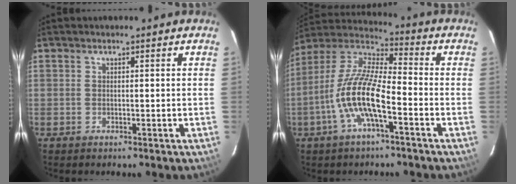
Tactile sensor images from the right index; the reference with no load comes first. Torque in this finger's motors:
{"motor_torque": [1.48, -0.66, 1.05, 0.21]}